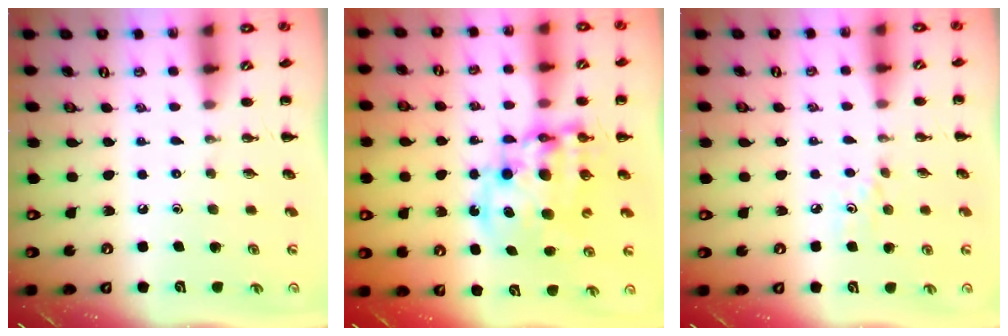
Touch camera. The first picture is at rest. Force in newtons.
{"total": 14.1, "press": 13.7, "slide": 3.3}
{"total": 4.1, "press": 3.8, "slide": 1.5}